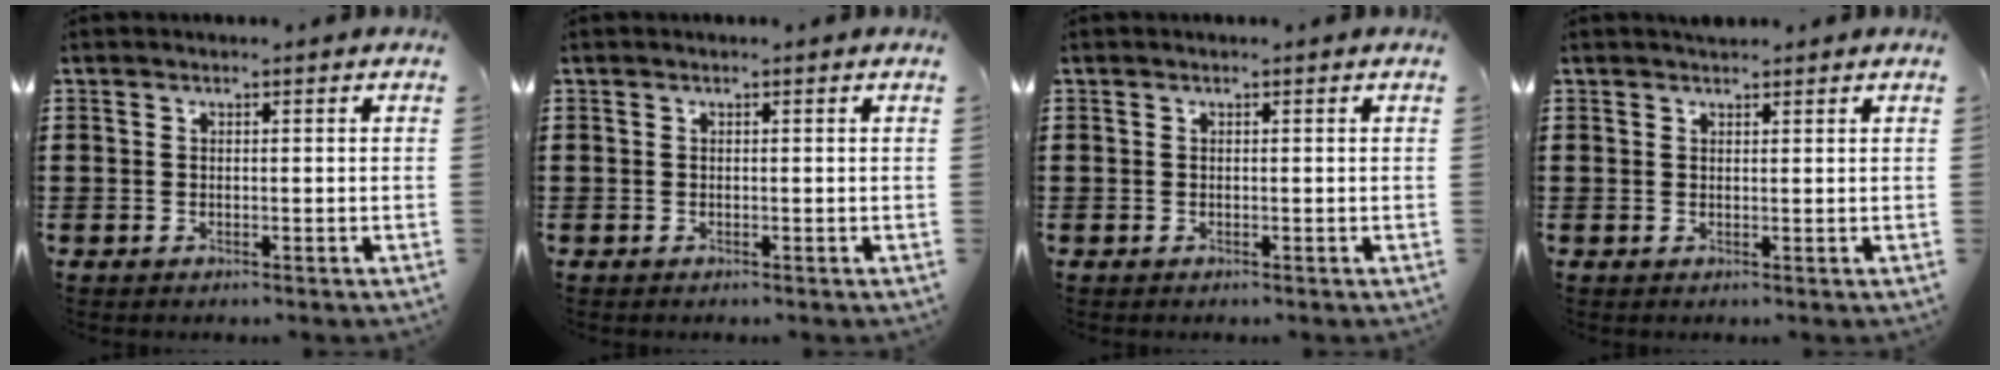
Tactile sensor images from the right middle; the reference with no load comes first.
{"total": 0.0}
{"total": 0.0}
{"total": 1.2, "force": [1.1, 0.4, 0.0], "torque": [-0.003, 0.003, 0.021]}